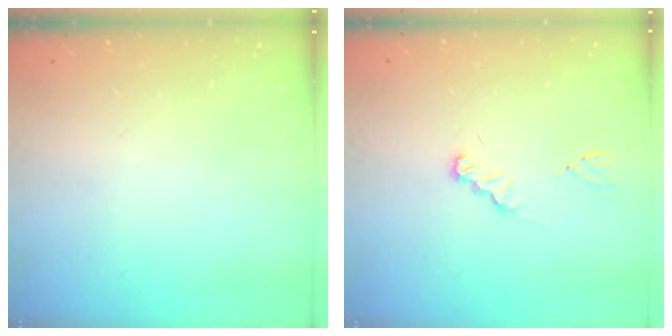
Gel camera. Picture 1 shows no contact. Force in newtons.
{"total": 1.2, "press": 1.2, "slide": 0.1}